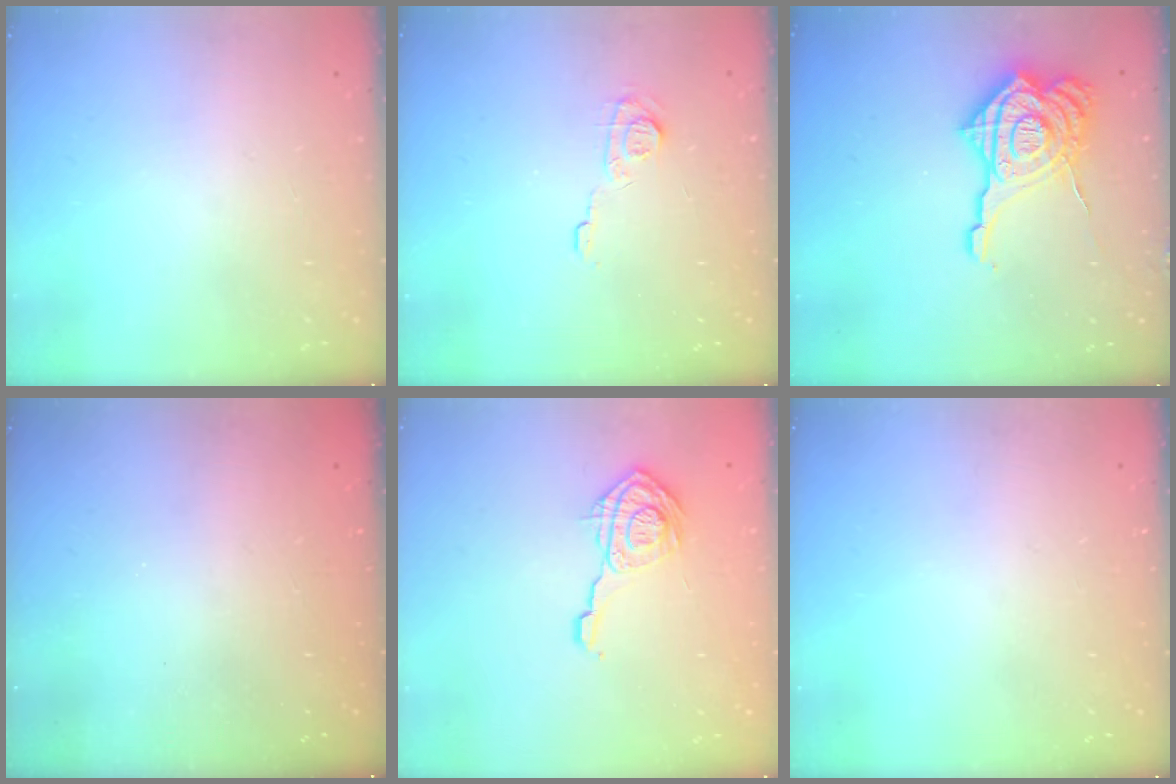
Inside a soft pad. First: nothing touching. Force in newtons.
{"total": 7.5, "press": 7.4, "slide": 1.0}
{"total": 22.9, "press": 22.8, "slide": 2.5}
{"total": 2.3, "press": 2.2, "slide": 0.8}
{"total": 13.1, "press": 13.1, "slide": 0.3}
{"total": 0.0}